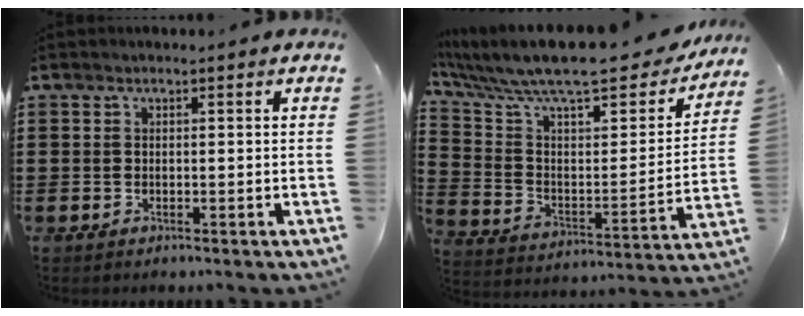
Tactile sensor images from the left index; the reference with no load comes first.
{"total": 11.6, "force": [9.5, 1.8, 6.3], "torque": [-0.163, -0.065, 0.160]}